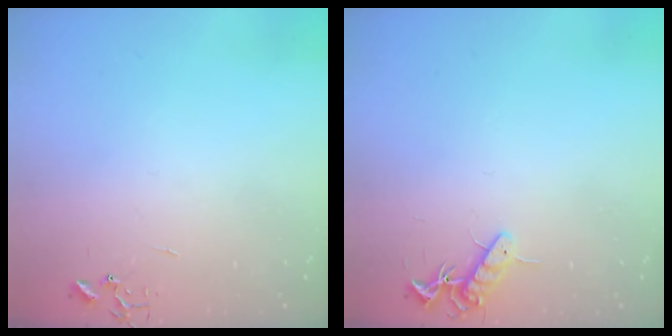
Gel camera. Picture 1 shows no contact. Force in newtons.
{"total": 8.1, "press": 8.1, "slide": 0.8}